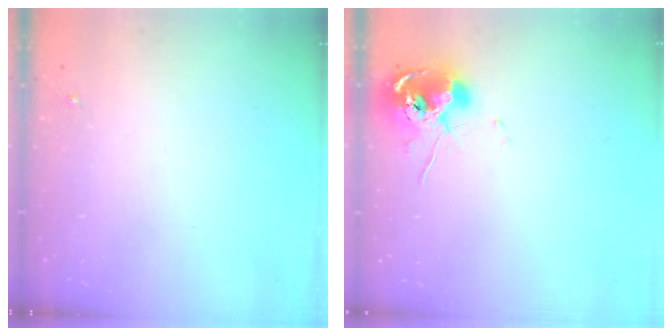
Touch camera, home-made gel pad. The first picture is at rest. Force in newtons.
{"total": 10.3, "press": 10.2, "slide": 1.1}